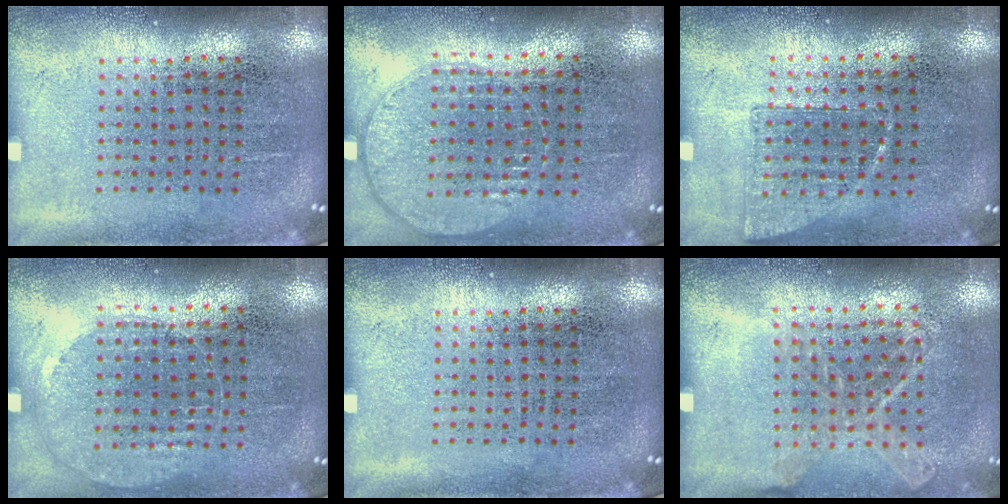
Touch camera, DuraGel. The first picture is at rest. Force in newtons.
{"total": 1.0, "press": 0.9, "slide": 0.4}
{"total": 0.7, "press": 0.7, "slide": 0.3}
{"total": 0.9, "press": 0.9, "slide": 0.3}
{"total": 0.0}
{"total": 1.1, "press": 1.0, "slide": 0.5}